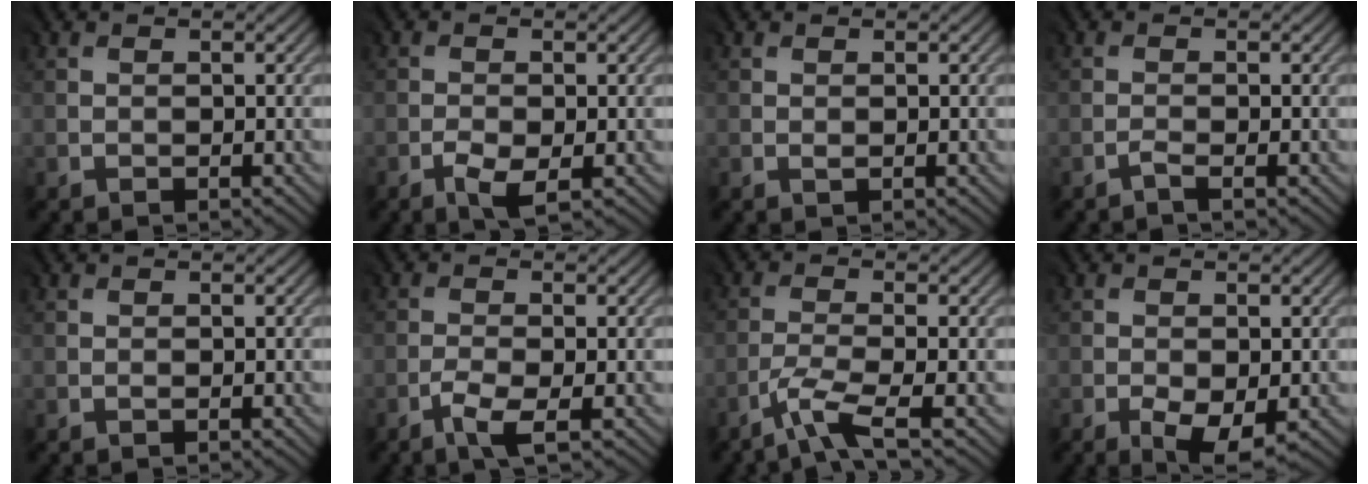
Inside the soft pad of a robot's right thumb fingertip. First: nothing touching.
{"total": 2.7, "force": [-1.4, 0.9, 2.2], "torque": [-0.048, -0.006, -0.024]}
{"total": 0.0}
{"total": 1.0, "force": [-0.8, -0.5, 0.1], "torque": [-0.007, 0.001, -0.020]}
{"total": 0.0}
{"total": 3.0, "force": [-1.9, 0.4, 2.3], "torque": [-0.056, -0.004, -0.040]}
{"total": 4.4, "force": [-3.2, 0.1, 3.0], "torque": [-0.064, -0.003, -0.072]}
{"total": 4.6, "force": [-2.1, 2.1, 3.6], "torque": [-0.070, -0.013, -0.031]}